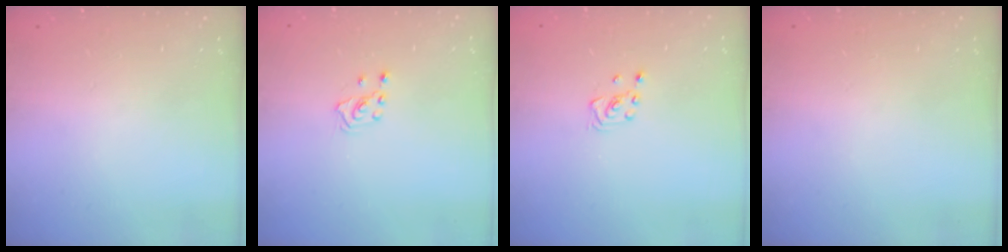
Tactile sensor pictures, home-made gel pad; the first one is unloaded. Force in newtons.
{"total": 2.1, "press": 1.8, "slide": 0.9}
{"total": 2.8, "press": 2.6, "slide": 1.0}
{"total": 0.0}